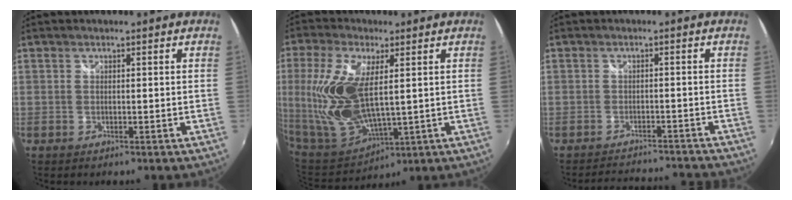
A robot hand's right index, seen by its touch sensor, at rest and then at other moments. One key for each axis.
{"total": 17.6, "fx": 2.8, "fy": 7.8, "fz": 15.5, "tx": -0.327, "ty": -0.007, "tz": 0.070}
{"total": 8.2, "fx": -7.8, "fy": 2.1, "fz": 1.8, "tx": -0.040, "ty": 0.018, "tz": -0.104}